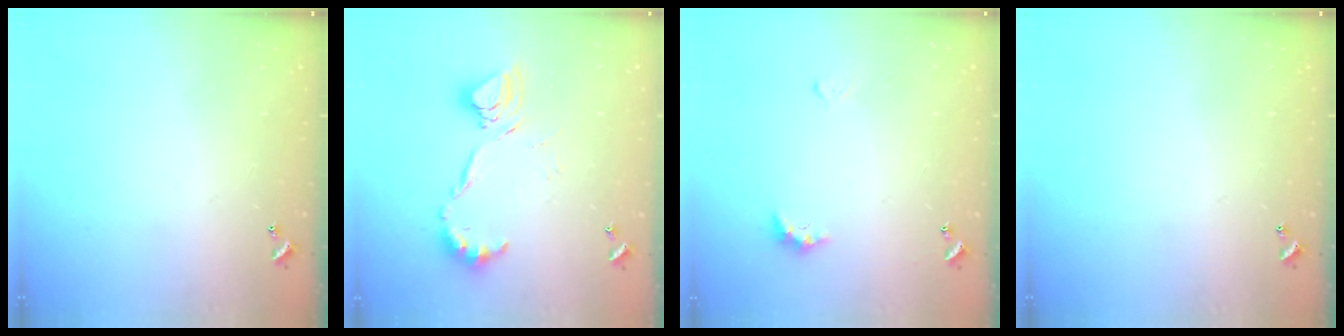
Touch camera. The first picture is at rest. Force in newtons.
{"total": 13.6, "press": 13.5, "slide": 1.2}
{"total": 2.8, "press": 2.8, "slide": 0.7}
{"total": 0.0}